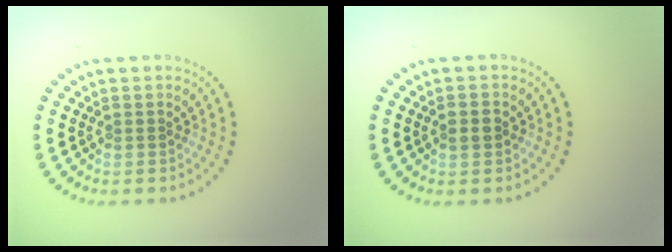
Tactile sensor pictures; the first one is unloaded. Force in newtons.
{"total": 1.3, "press": 1.3, "slide": 0.1}